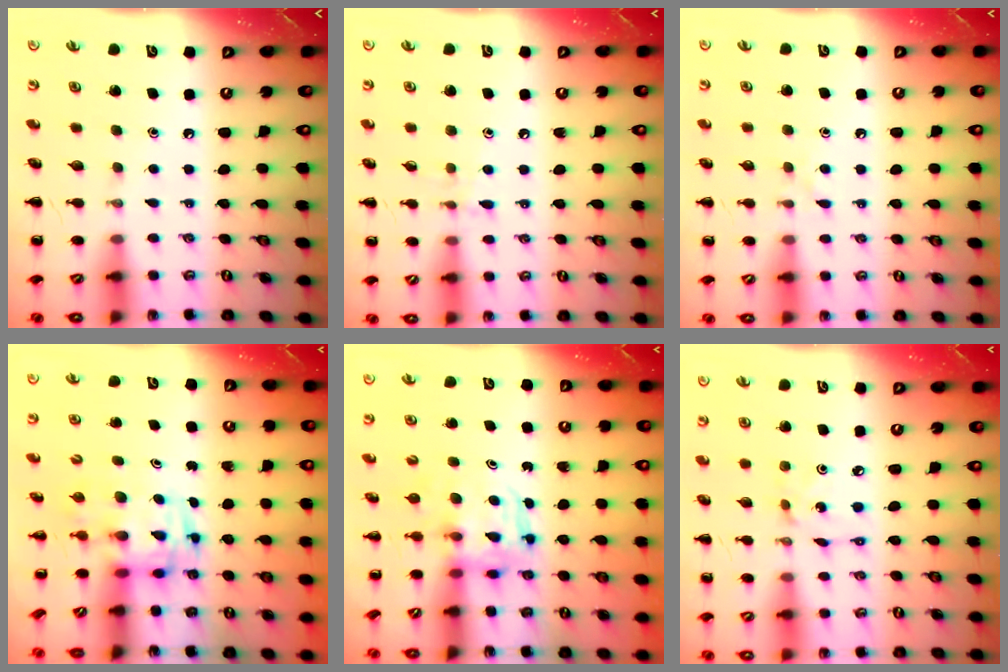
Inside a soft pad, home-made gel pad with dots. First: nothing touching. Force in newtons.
{"total": 6.2, "press": 5.8, "slide": 2.1}
{"total": 3.3, "press": 3.1, "slide": 1.1}
{"total": 2.9, "press": 2.8, "slide": 0.5}
{"total": 3.6, "press": 3.6, "slide": 0.3}
{"total": 2.2, "press": 2.1, "slide": 0.5}